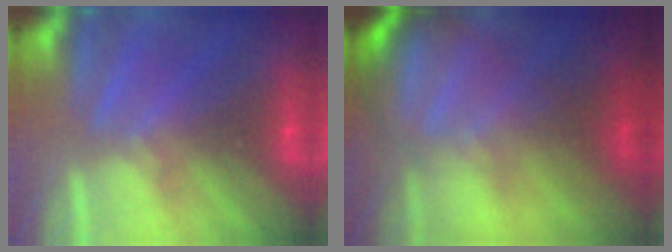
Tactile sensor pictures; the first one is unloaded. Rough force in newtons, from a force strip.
{"total": 8.2}